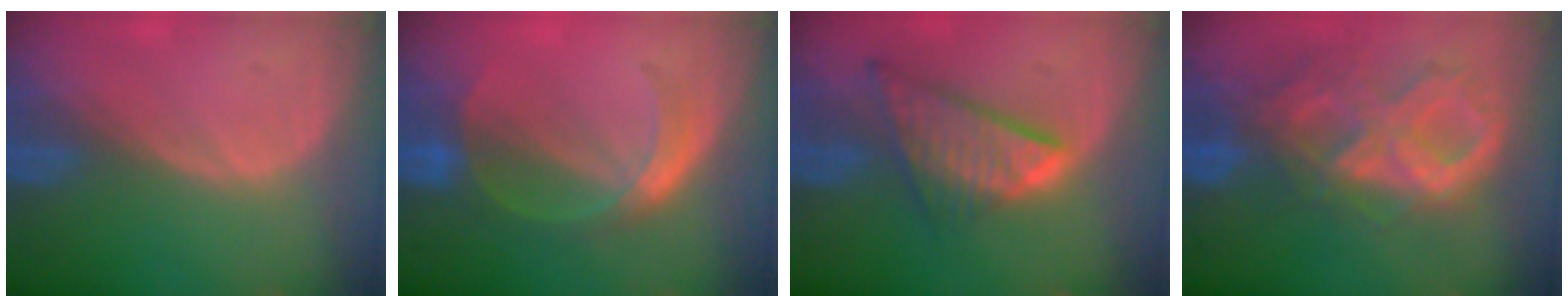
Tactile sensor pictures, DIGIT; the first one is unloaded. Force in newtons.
{"total": 5.1, "press": 5.0, "slide": 0.8}
{"total": 8.7, "press": 7.4, "slide": 4.6}
{"total": 10.6, "press": 9.0, "slide": 5.7}